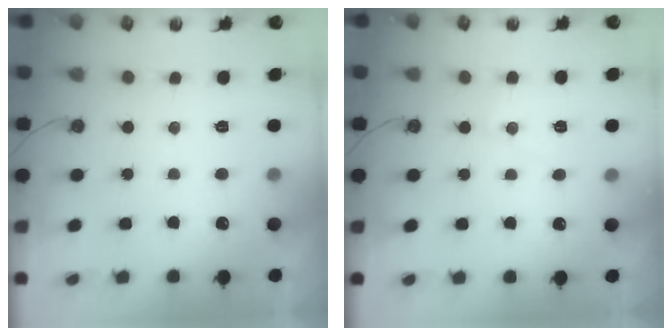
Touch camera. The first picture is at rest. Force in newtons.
{"total": 4.8, "press": 4.8, "slide": 0.7}